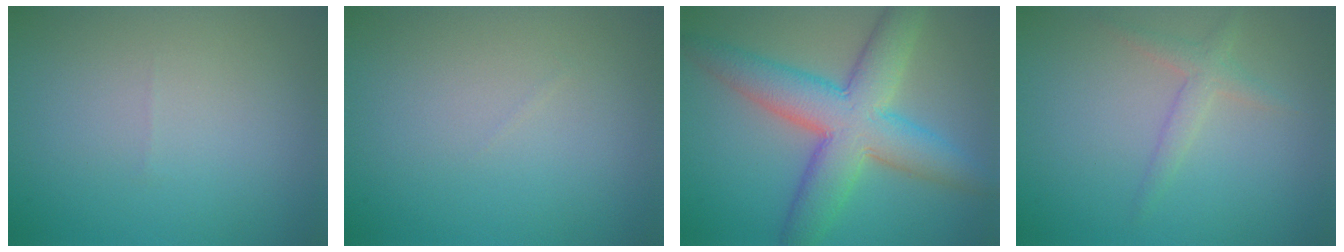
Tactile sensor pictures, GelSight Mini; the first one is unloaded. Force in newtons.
{"total": 0.0}
{"total": 8.5, "press": 8.5, "slide": 0.3}
{"total": 1.8, "press": 1.8, "slide": 0.1}